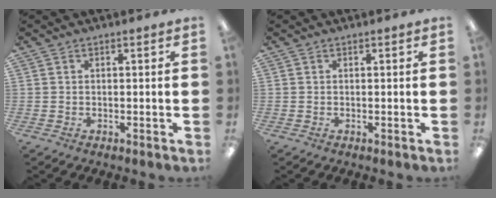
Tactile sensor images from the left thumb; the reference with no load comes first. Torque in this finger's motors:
{"motor_torque": [0.00, 0.00, 0.10, -0.10, 0.00]}